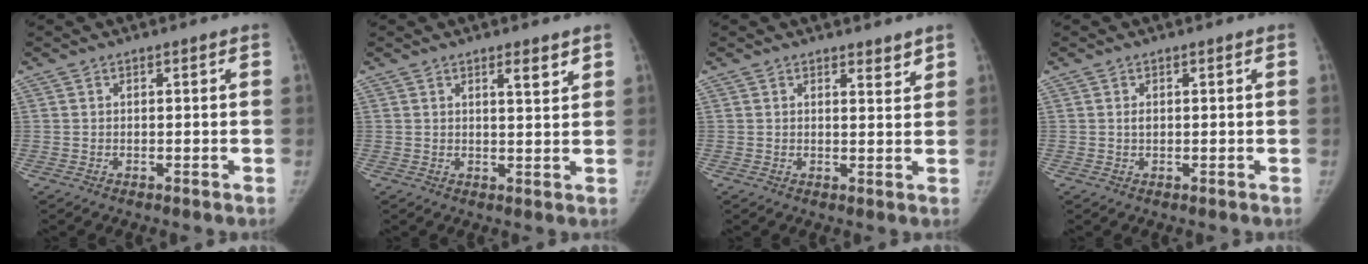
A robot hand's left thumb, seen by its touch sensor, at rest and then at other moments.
{"total": 3.2, "force": [2.2, 0.6, 2.3], "torque": [-0.030, -0.016, 0.033]}
{"total": 2.3, "force": [2.0, 0.7, 0.9], "torque": [-0.004, -0.016, 0.028]}
{"total": 0.9, "force": [0.2, 0.6, 0.7], "torque": [-0.008, 0.002, 0.004]}